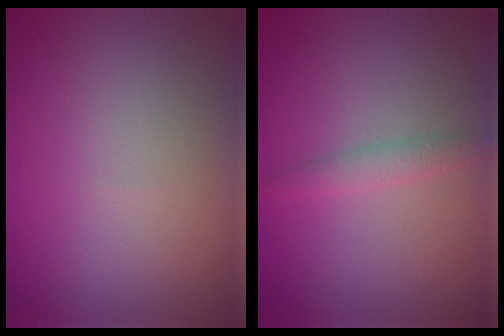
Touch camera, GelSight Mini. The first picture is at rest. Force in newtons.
{"total": 1.6, "press": 1.6, "slide": 0.0}